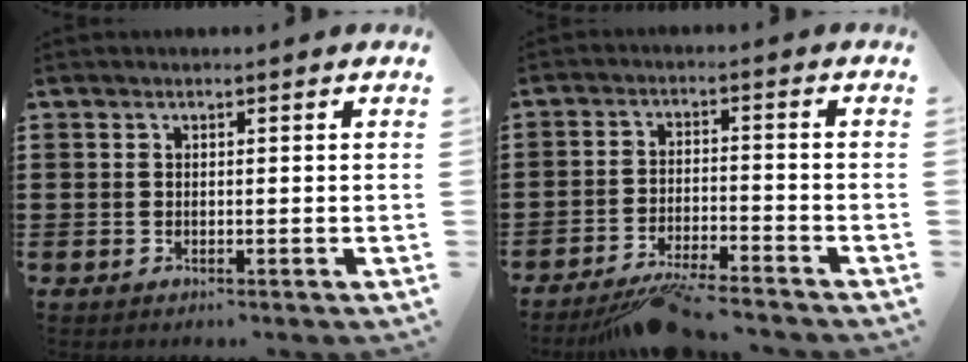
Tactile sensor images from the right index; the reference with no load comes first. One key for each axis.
{"total": 5.5, "fx": -5.1, "fy": 0.1, "fz": 2.2, "tx": -0.042, "ty": -0.007, "tz": -0.096}